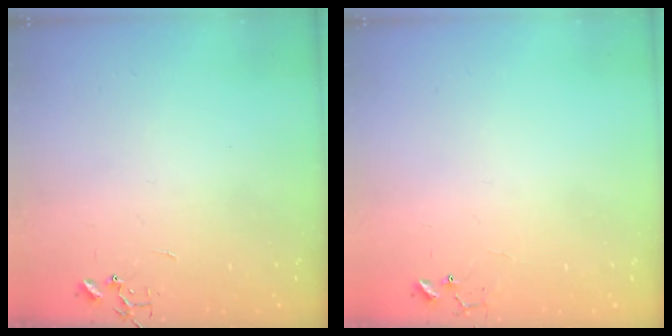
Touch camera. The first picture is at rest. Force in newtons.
{"total": 6.1, "press": 6.0, "slide": 0.4}